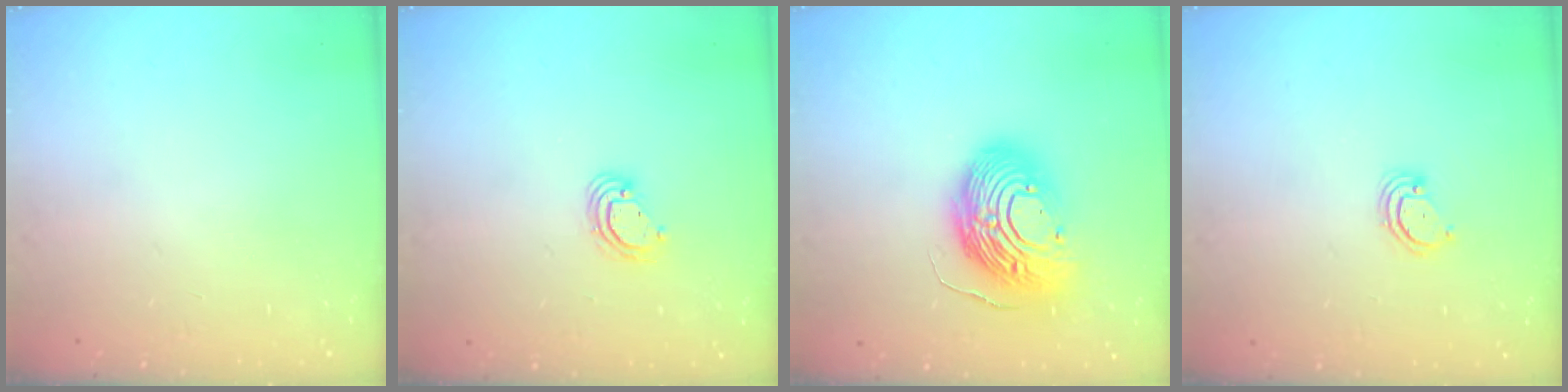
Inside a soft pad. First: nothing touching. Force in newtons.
{"total": 4.6, "press": 4.6, "slide": 0.2}
{"total": 17.4, "press": 17.3, "slide": 1.8}
{"total": 2.9, "press": 2.9, "slide": 0.2}